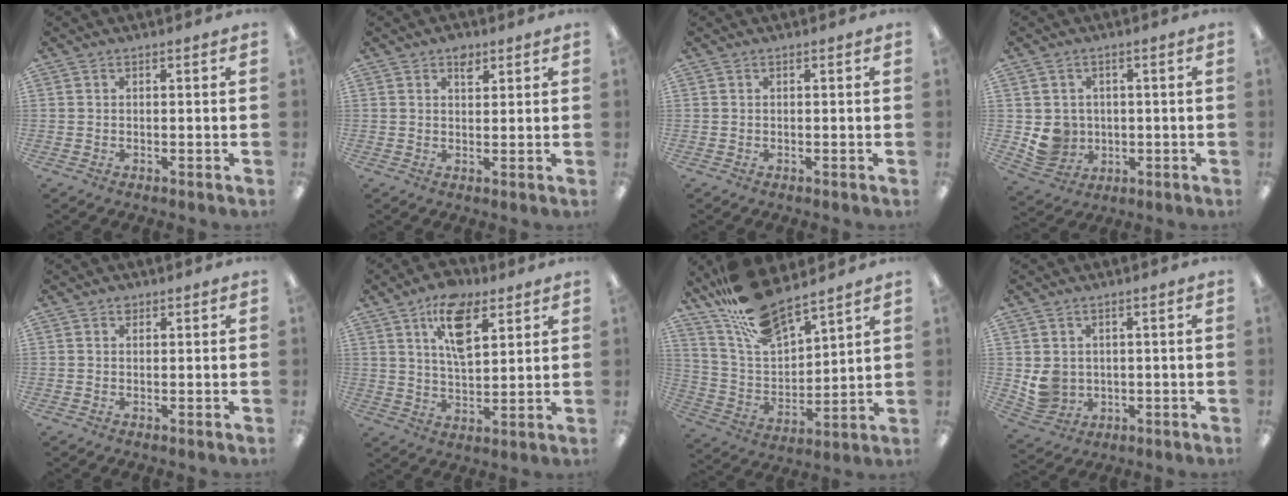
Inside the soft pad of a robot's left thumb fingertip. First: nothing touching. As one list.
[{"total": 3.3, "force": [2.2, 1.8, 1.7], "torque": [-0.012, -0.009, 0.036]}, {"total": 0.0}, {"total": 6.6, "force": [0.5, 6.4, 1.7], "torque": [-0.036, -0.002, 0.016]}, {"total": 1.3, "force": [1.0, 0.7, 0.4], "torque": [-0.002, -0.003, 0.016]}, {"total": 12.4, "force": [7.0, 6.3, 8.1], "torque": [-0.132, -0.018, 0.124]}, {"total": 15.8, "force": [13.6, 4.5, 6.8], "torque": [-0.154, -0.082, 0.245]}, {"total": 5.3, "force": [1.3, 4.9, 1.6], "torque": [-0.031, 0.000, 0.028]}]